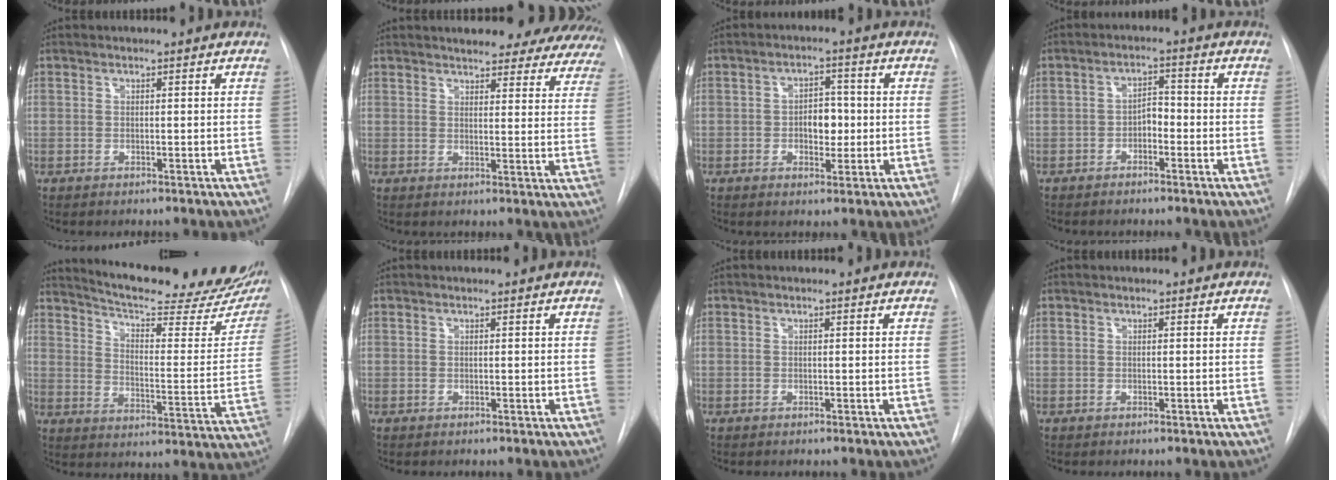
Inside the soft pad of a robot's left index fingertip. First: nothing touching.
{"total": 20.1, "force": [18.0, 5.6, 7.2], "torque": [-0.094, -0.042, 0.189]}
{"total": 4.7, "force": [-1.4, 2.8, 3.5], "torque": [-0.047, 0.006, -0.019]}
{"total": 3.4, "force": [-2.4, 1.6, 1.9], "torque": [-0.024, 0.006, -0.044]}
{"total": 26.0, "force": [21.8, 4.9, 13.3], "torque": [-0.192, -0.063, 0.269]}
{"total": 0.0}
{"total": 0.0}
{"total": 0.0}